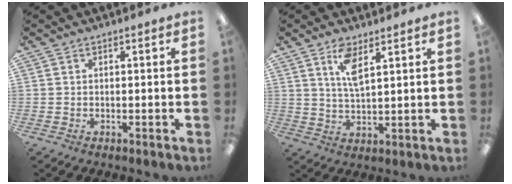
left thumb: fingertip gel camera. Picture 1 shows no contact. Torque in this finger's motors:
{"motor_torque": [-0.08, 0.08, 0.11, 0.02, 0.01]}